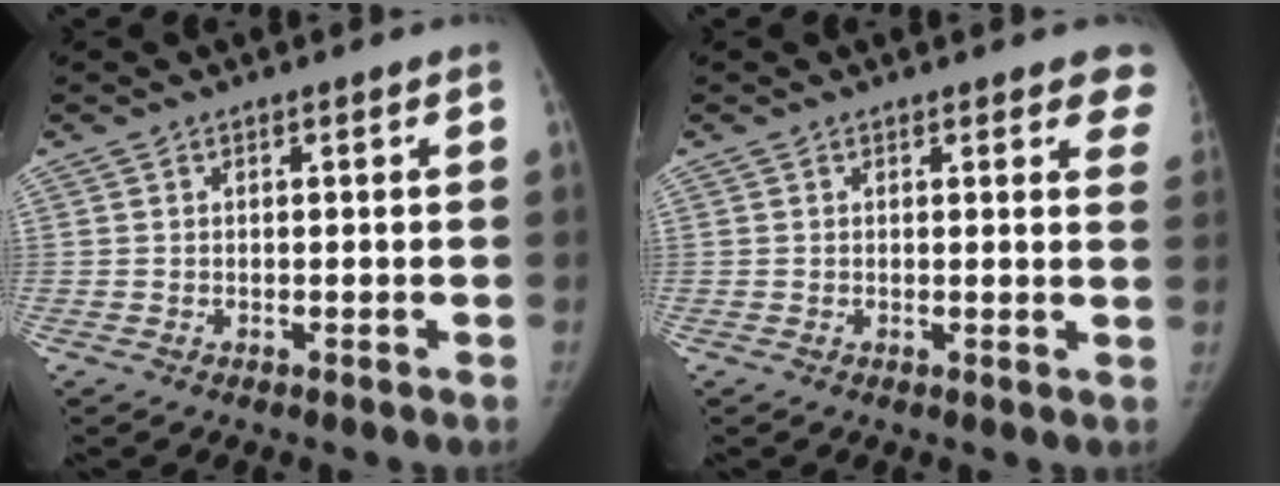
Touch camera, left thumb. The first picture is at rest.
{"total": 5.3, "force": [4.0, 1.8, 2.9], "torque": [-0.003, -0.015, 0.031]}